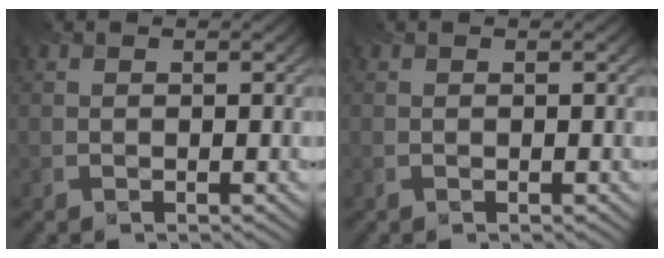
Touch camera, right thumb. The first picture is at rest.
{"total": 0.0}